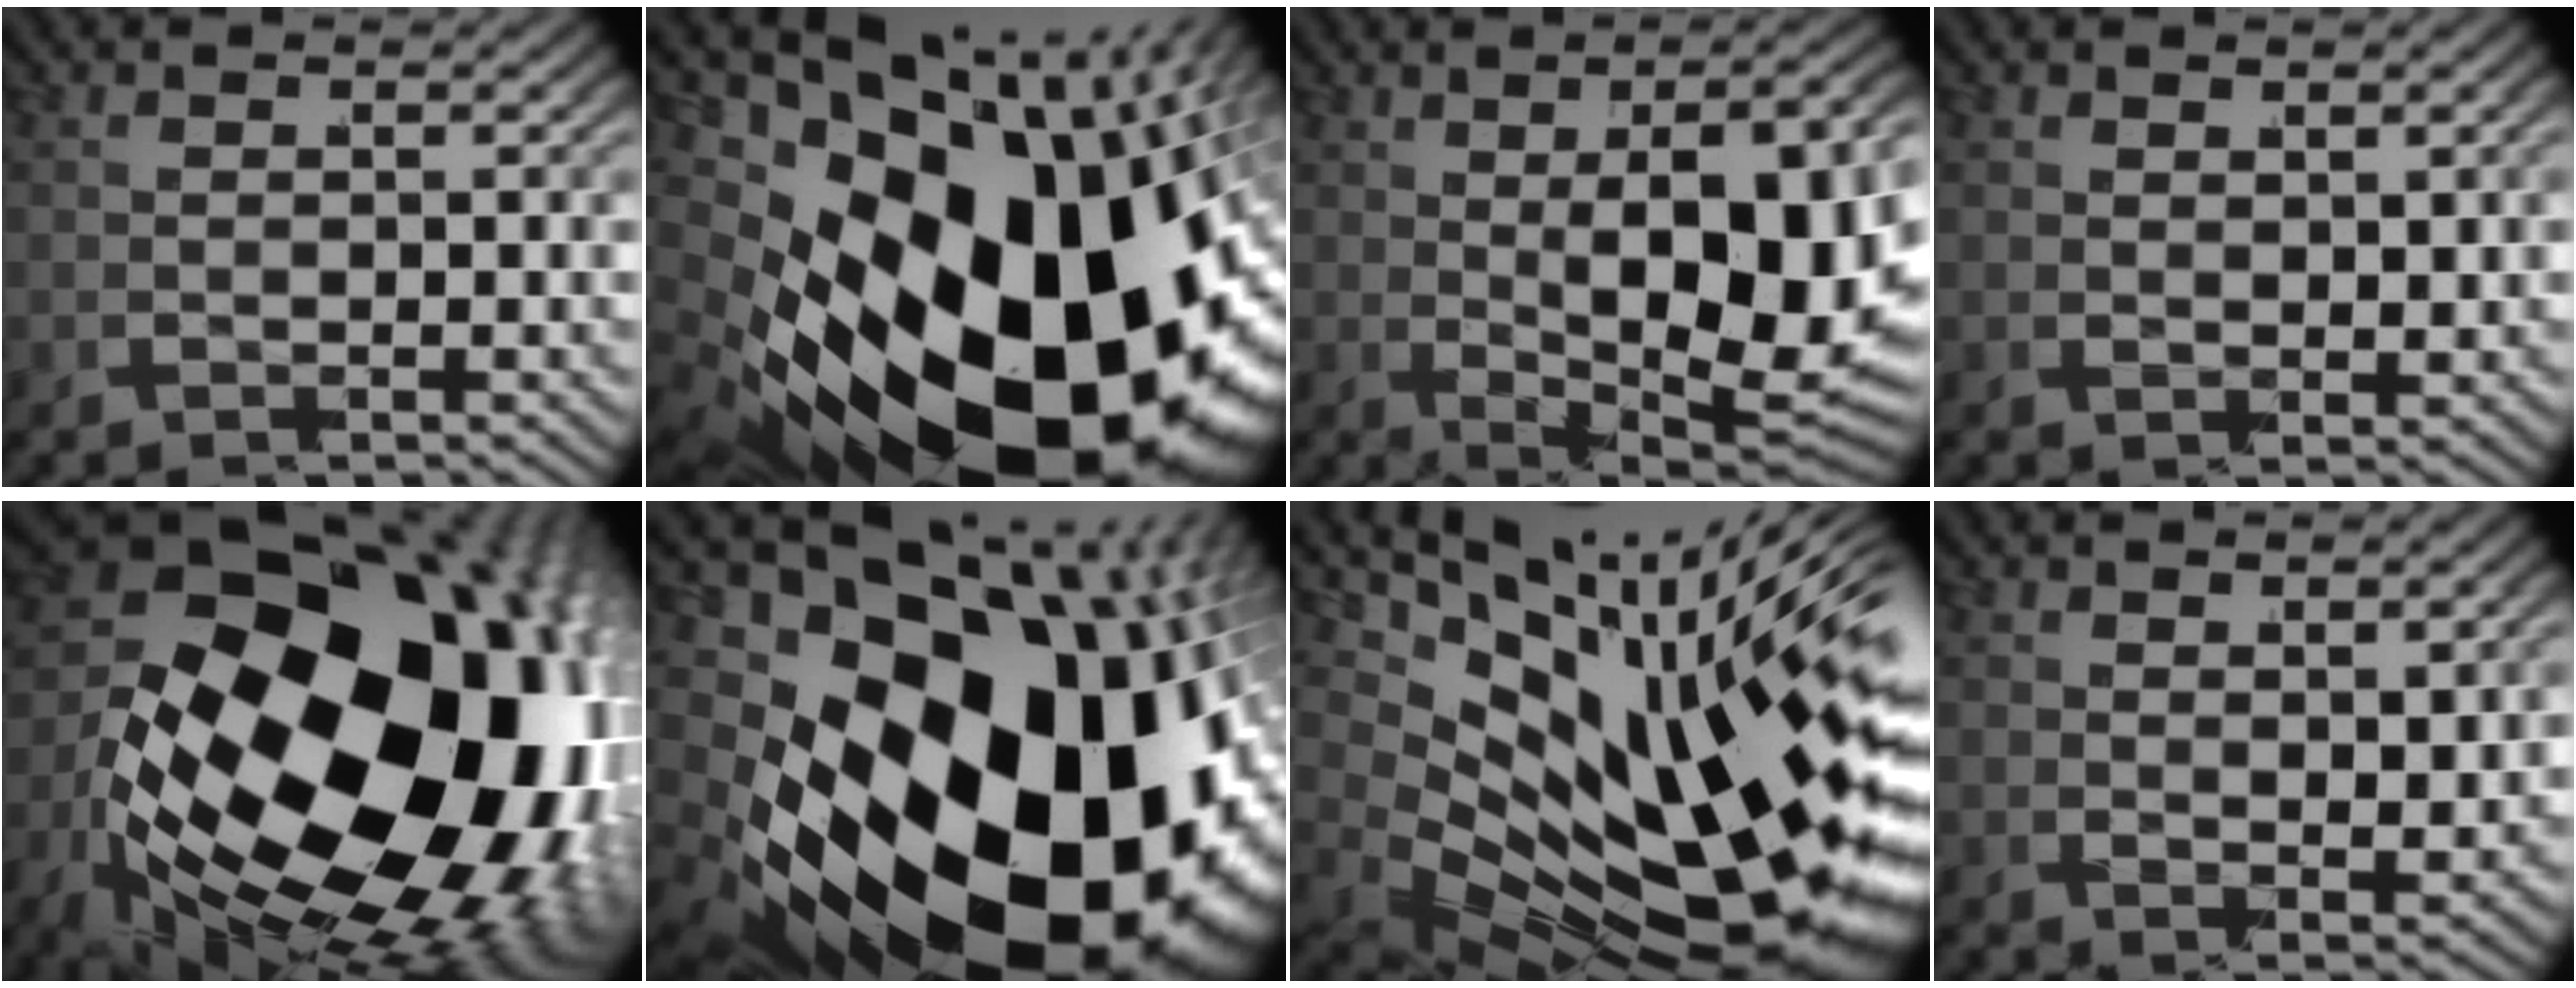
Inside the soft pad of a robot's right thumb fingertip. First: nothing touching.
{"total": 28.8, "force": [-3.3, 17.5, 22.6], "torque": [-0.379, -0.068, -0.010]}
{"total": 14.9, "force": [-0.1, 7.7, 12.8], "torque": [-0.185, -0.029, 0.029]}
{"total": 1.0, "force": [1.0, 0.0, 0.1], "torque": [0.010, 0.003, 0.024]}
{"total": 37.5, "force": [-2.4, 23.9, 28.8], "torque": [-0.454, -0.057, -0.007]}
{"total": 31.9, "force": [-3.7, 20.3, 24.3], "torque": [-0.433, -0.084, -0.010]}
{"total": 21.0, "force": [-1.1, 11.6, 17.5], "torque": [-0.286, -0.060, 0.027]}
{"total": 1.7, "force": [1.4, 0.1, 0.9], "torque": [-0.004, 0.000, 0.032]}